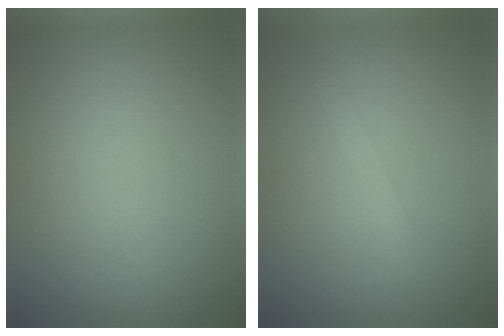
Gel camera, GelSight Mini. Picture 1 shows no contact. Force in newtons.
{"total": 1.0, "press": 1.0, "slide": 0.0}